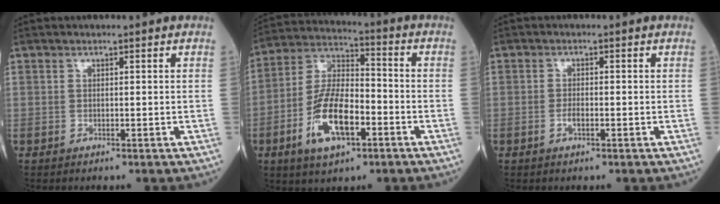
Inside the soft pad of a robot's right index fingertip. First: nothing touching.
{"total": 13.0, "force": [-5.0, 5.0, 10.9], "torque": [-0.226, 0.005, -0.090]}
{"total": 1.6, "force": [-0.6, 0.5, 1.4], "torque": [-0.027, 0.001, -0.012]}